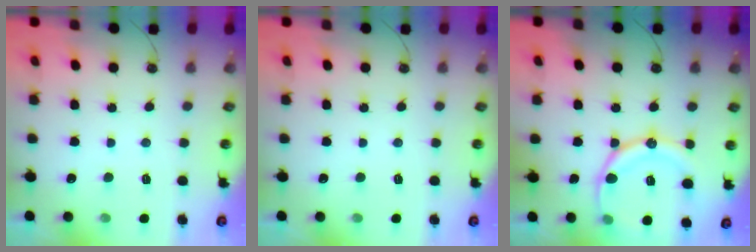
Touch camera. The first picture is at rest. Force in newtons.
{"total": 0.0}
{"total": 15.4, "press": 15.4, "slide": 0.7}